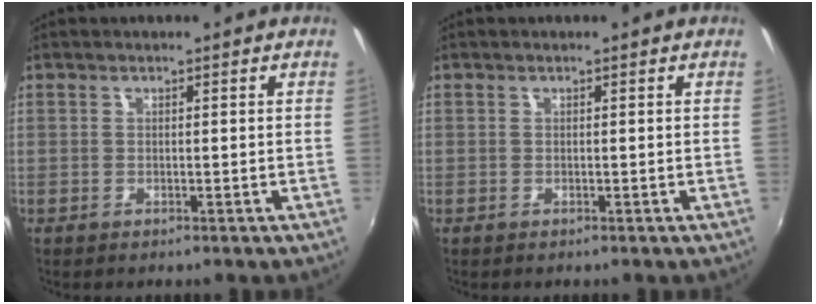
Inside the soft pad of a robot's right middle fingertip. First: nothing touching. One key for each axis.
{"total": 0.0}